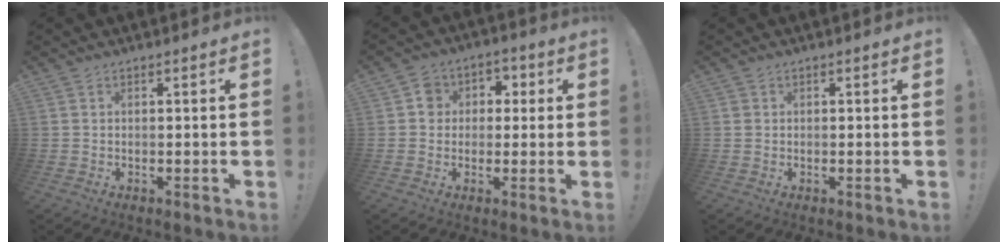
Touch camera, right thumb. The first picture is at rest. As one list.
[{"total": 7.2, "force": [0.0, 6.9, 1.9], "torque": [-0.020, 0.014, 0.002]}, {"total": 1.1, "force": [0.4, 1.0, 0.2], "torque": [-0.005, 0.003, 0.007]}]